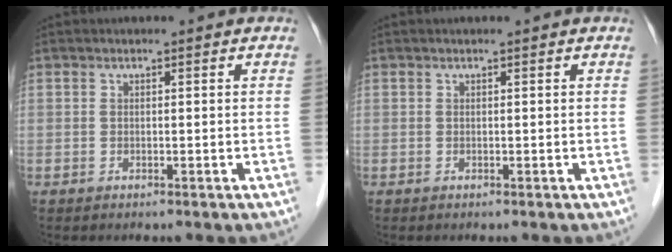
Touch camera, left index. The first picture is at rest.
{"total": 0.0}